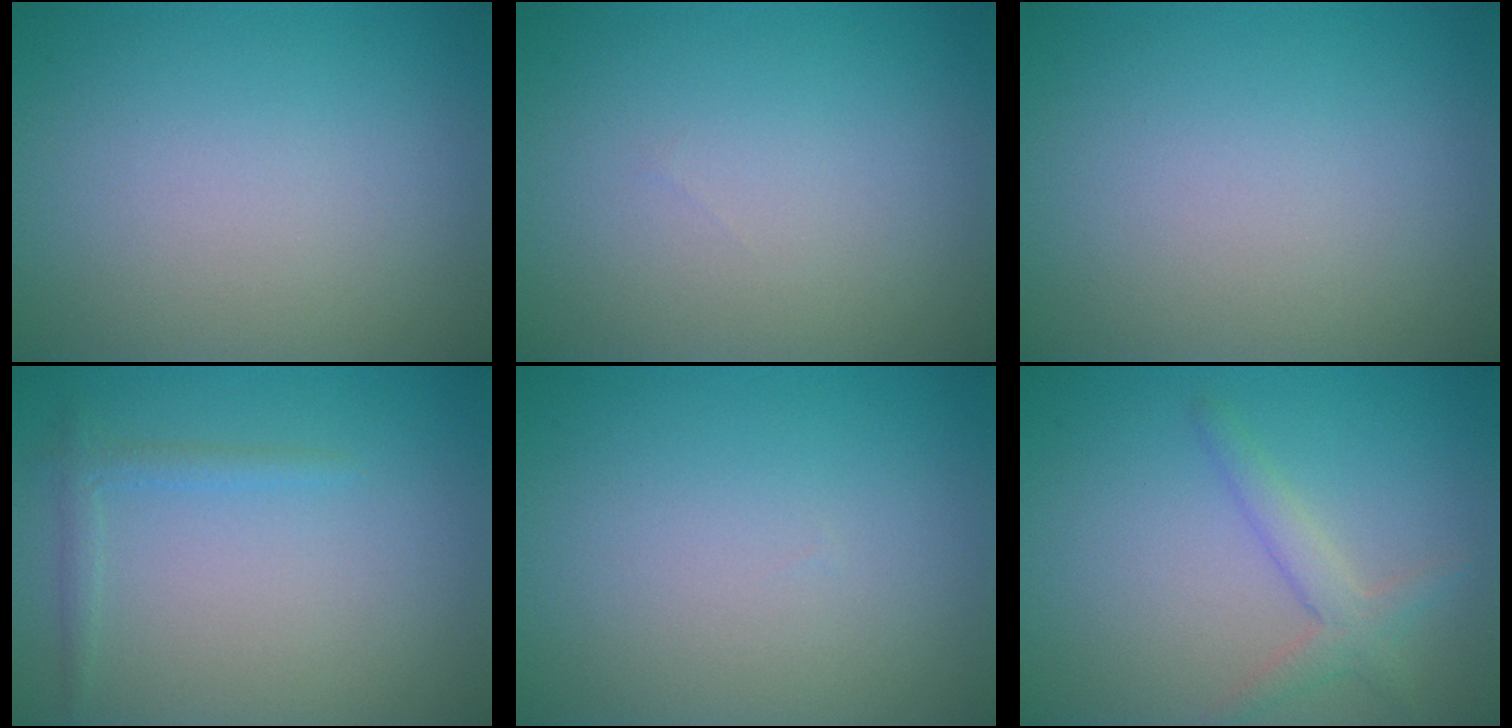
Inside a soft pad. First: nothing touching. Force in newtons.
{"total": 0.0}
{"total": 0.0}
{"total": 1.3, "press": 1.3, "slide": 0.1}
{"total": 0.0}
{"total": 2.2, "press": 2.2, "slide": 0.1}